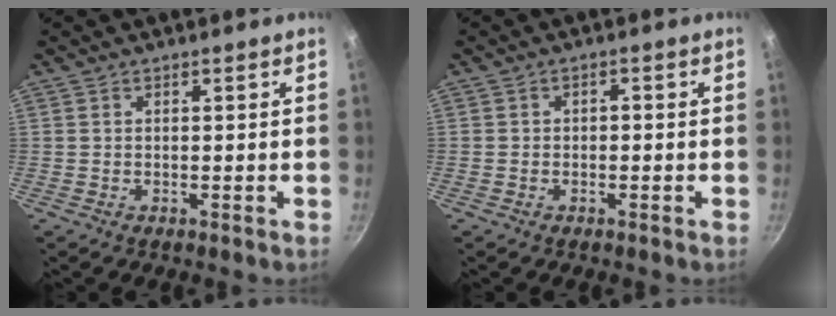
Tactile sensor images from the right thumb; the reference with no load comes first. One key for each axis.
{"total": 1.3, "fx": -0.6, "fy": 1.0, "fz": 0.6, "tx": -0.011, "ty": 0.007, "tz": -0.012}